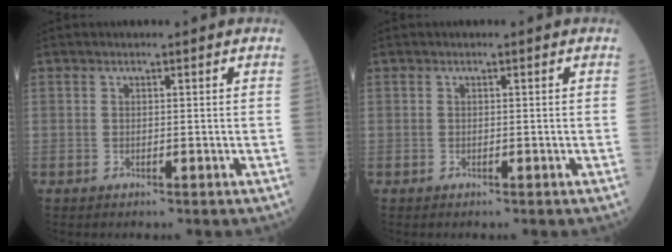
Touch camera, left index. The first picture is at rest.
{"total": 0.0}